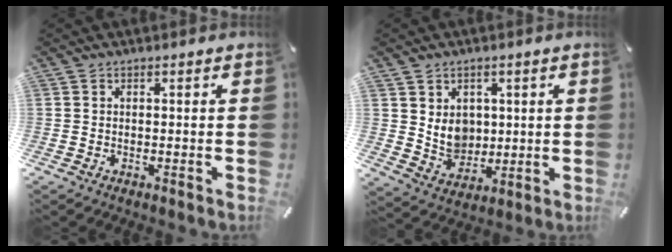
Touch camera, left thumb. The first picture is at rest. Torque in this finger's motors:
{"motor_torque": [1.10, 1.11, 0.03, -0.22, -0.01]}